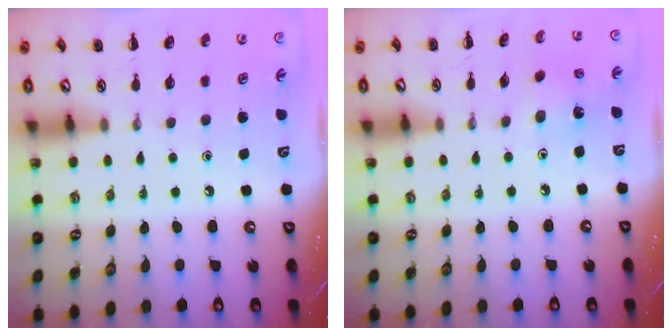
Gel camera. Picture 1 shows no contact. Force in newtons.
{"total": 1.8, "press": 1.7, "slide": 0.8}